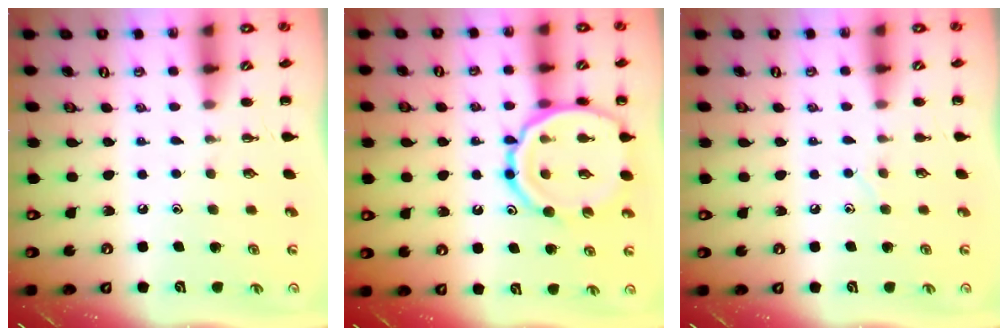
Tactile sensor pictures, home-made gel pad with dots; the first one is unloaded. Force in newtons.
{"total": 16.5, "press": 16.4, "slide": 1.7}
{"total": 3.9, "press": 3.8, "slide": 1.1}